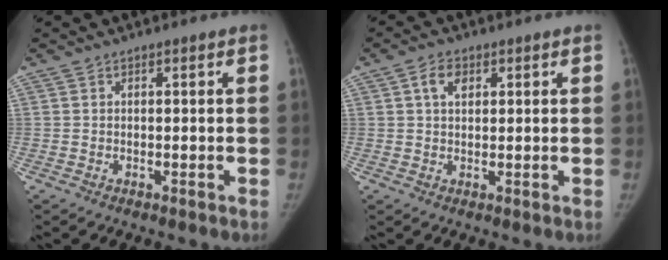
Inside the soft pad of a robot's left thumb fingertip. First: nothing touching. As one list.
[{"total": 3.7, "force": [1.4, 2.4, 2.4], "torque": [-0.037, 0.001, 0.025]}]